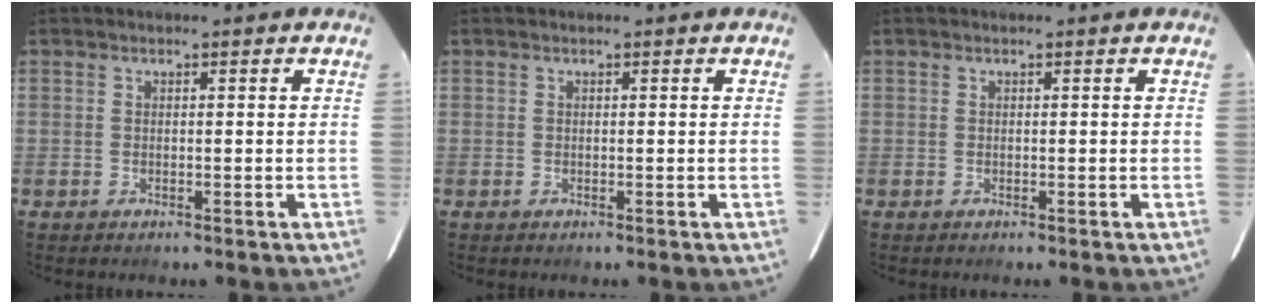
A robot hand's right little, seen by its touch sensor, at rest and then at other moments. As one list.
[{"total": 0.0}, {"total": 0.0}]